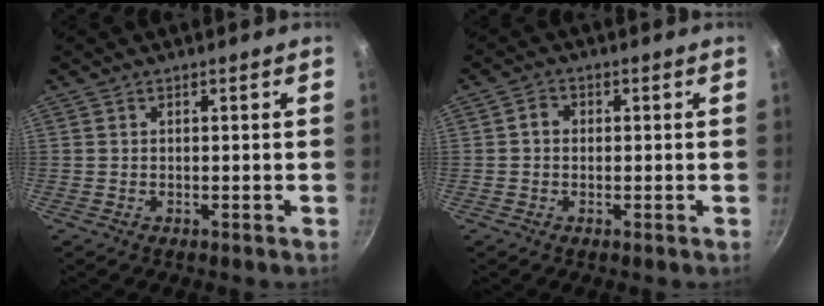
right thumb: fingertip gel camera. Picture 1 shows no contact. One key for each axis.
{"total": 2.4, "fx": 0.1, "fy": 2.1, "fz": 1.3, "tx": -0.017, "ty": 0.007, "tz": -0.004}